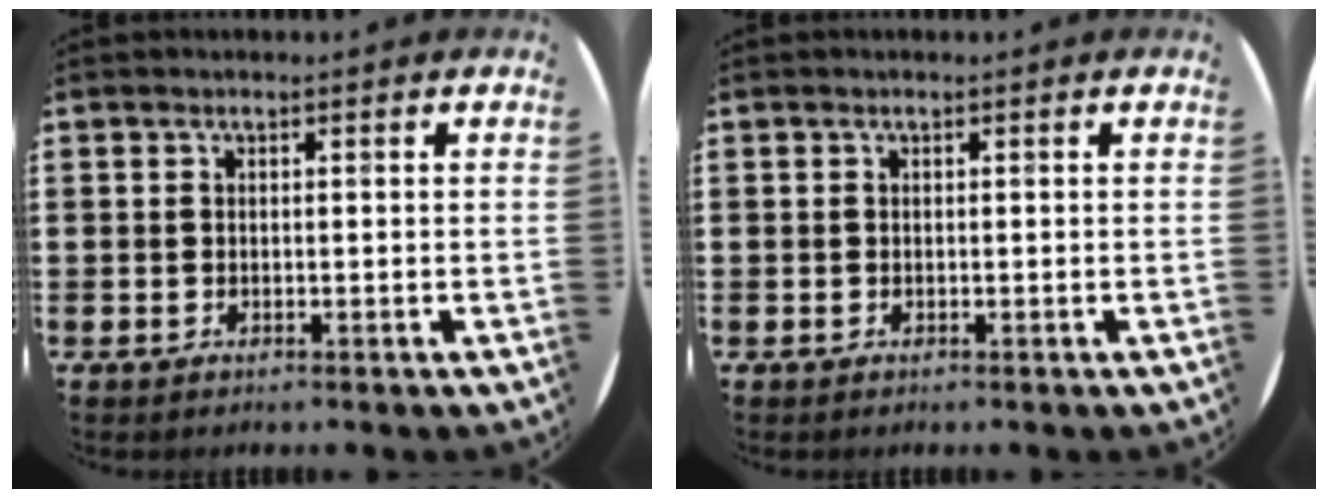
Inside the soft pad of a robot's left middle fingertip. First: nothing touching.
{"total": 0.0}